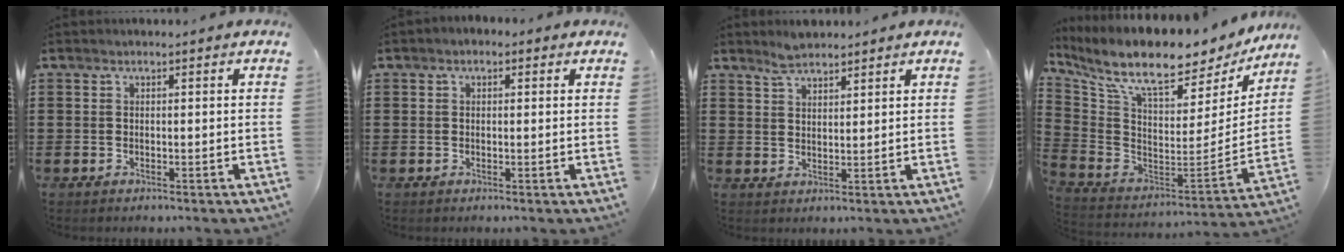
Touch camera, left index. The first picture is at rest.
{"total": 1.1, "force": [0.2, 0.9, 0.7], "torque": [-0.015, 0.009, 0.002]}
{"total": 3.4, "force": [3.2, 0.8, 0.9], "torque": [-0.025, -0.001, 0.060]}
{"total": 11.2, "force": [8.5, 2.8, 6.8], "torque": [-0.150, -0.066, 0.143]}